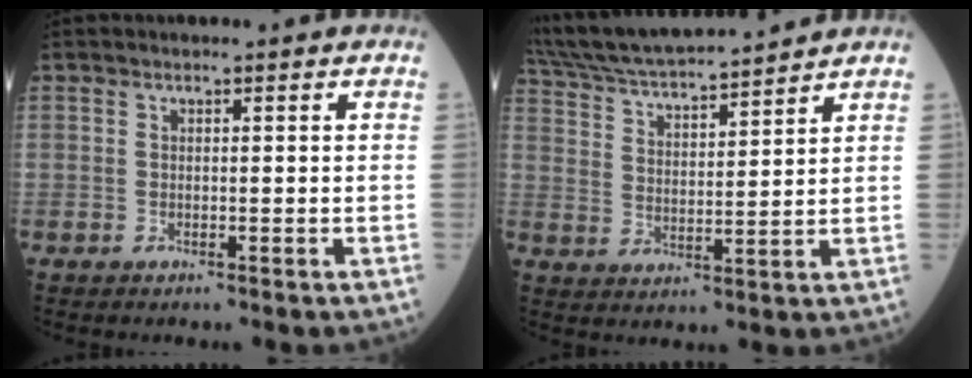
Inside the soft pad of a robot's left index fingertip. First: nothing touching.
{"total": 16.0, "force": [14.9, 1.0, 5.8], "torque": [-0.113, 0.025, 0.256]}